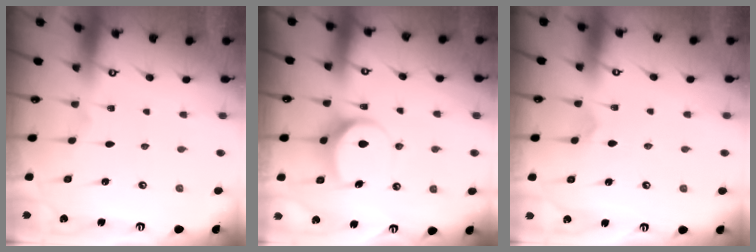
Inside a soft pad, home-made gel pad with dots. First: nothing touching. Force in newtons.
{"total": 6.9, "press": 6.9, "slide": 0.7}
{"total": 3.1, "press": 3.0, "slide": 0.3}